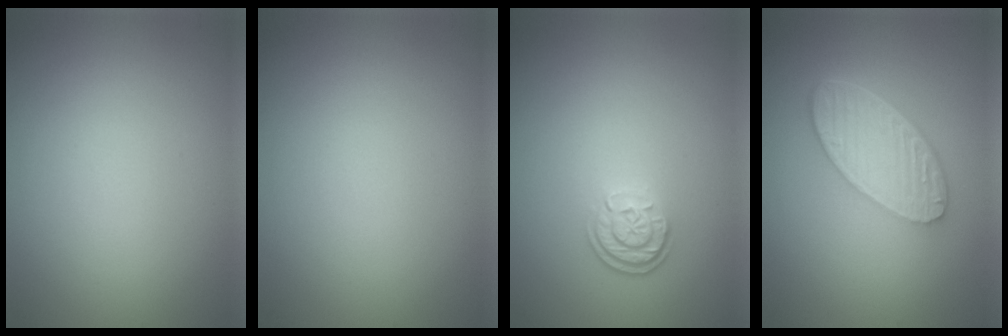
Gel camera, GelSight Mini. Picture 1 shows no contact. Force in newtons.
{"total": 0.0}
{"total": 2.5, "press": 2.0, "slide": 1.5}
{"total": 5.5, "press": 4.0, "slide": 3.7}